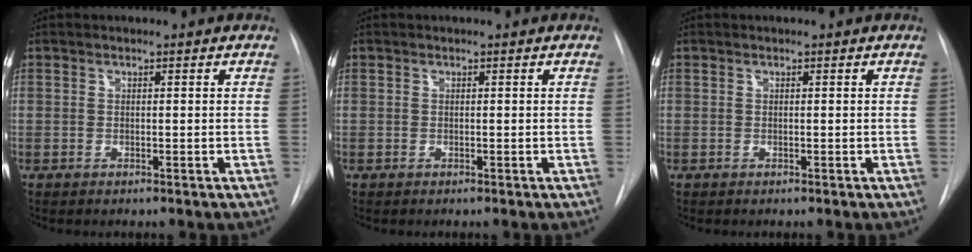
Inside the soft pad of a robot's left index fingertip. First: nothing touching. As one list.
[{"total": 0.0}, {"total": 0.0}]